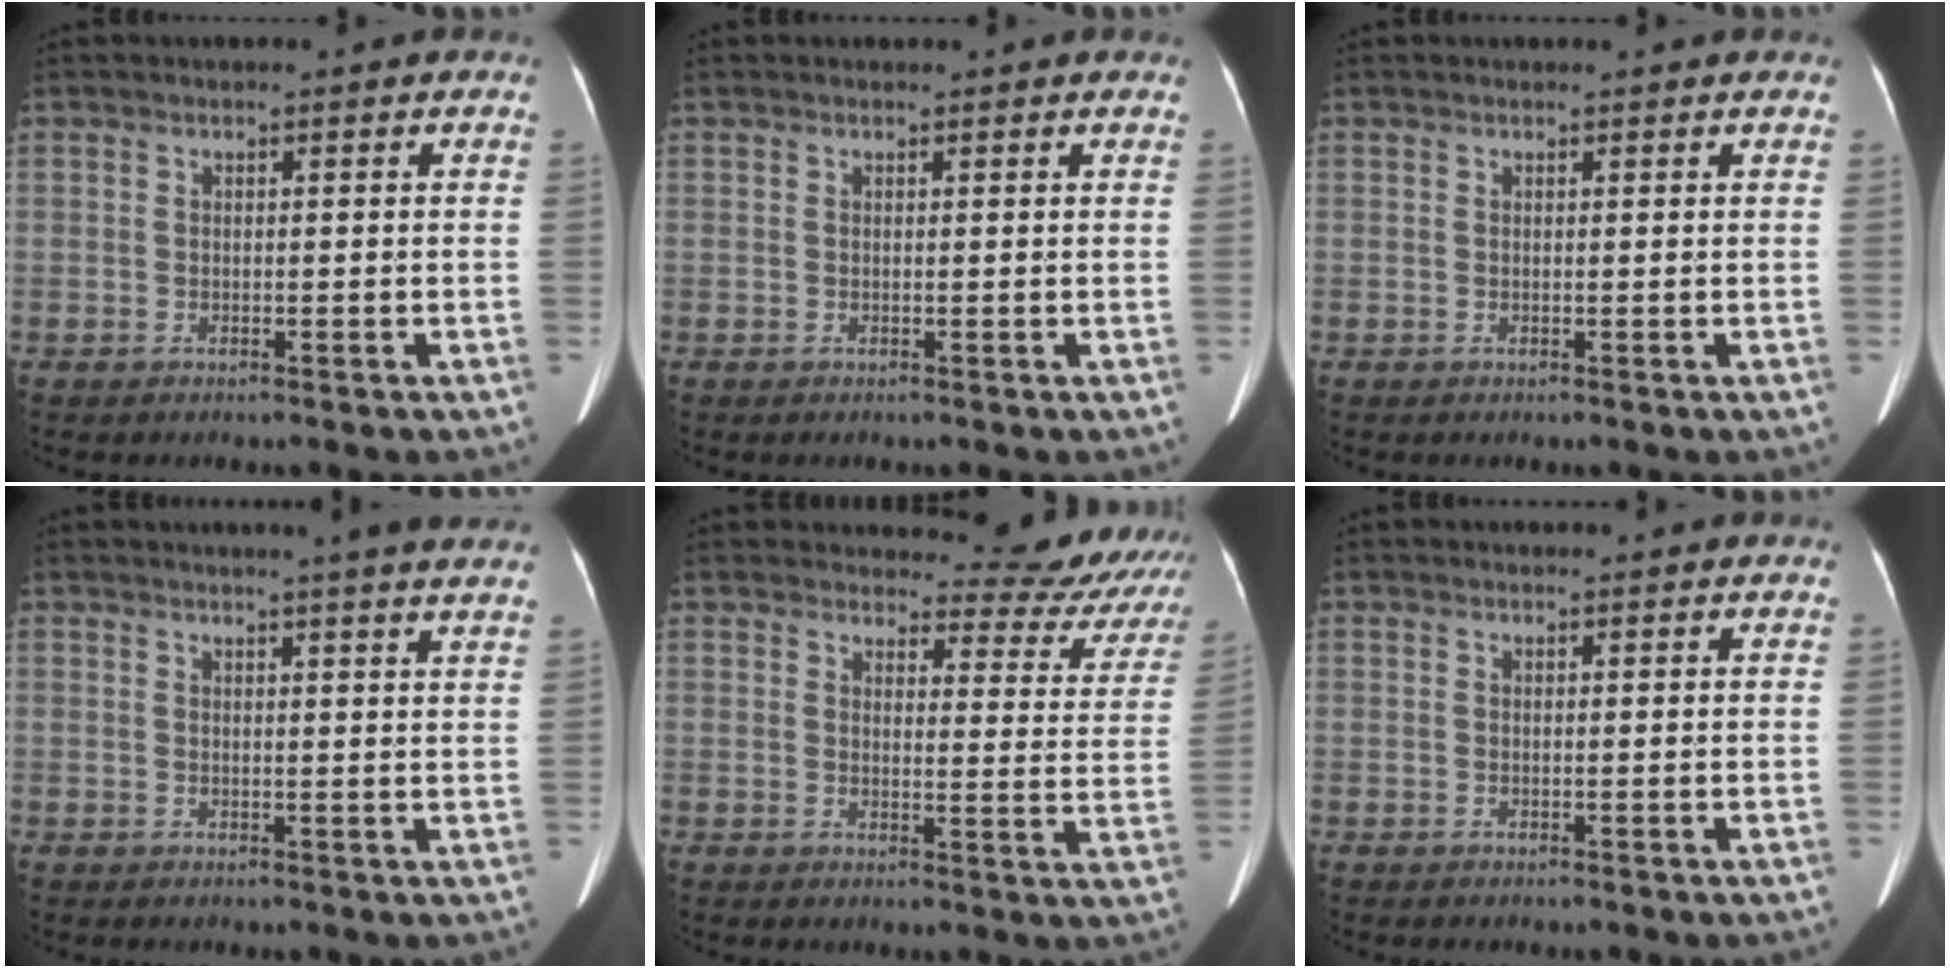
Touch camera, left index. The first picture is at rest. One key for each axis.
{"total": 1.0, "fx": 1.0, "fy": 0.2, "fz": 0.1, "tx": -0.011, "ty": 0.011, "tz": 0.009}
{"total": 1.4, "fx": 1.4, "fy": 0.1, "fz": 0.4, "tx": -0.009, "ty": 0.010, "tz": 0.016}
{"total": 9.9, "fx": 8.9, "fy": -0.4, "fz": 4.4, "tx": -0.054, "ty": -0.004, "tz": 0.085}
{"total": 13.6, "fx": 13.1, "fy": 3.3, "fz": 1.7, "tx": 0.016, "ty": -0.064, "tz": 0.122}
{"total": 2.0, "fx": 2.0, "fy": 0.1, "fz": 0.5, "tx": -0.009, "ty": 0.012, "tz": 0.021}